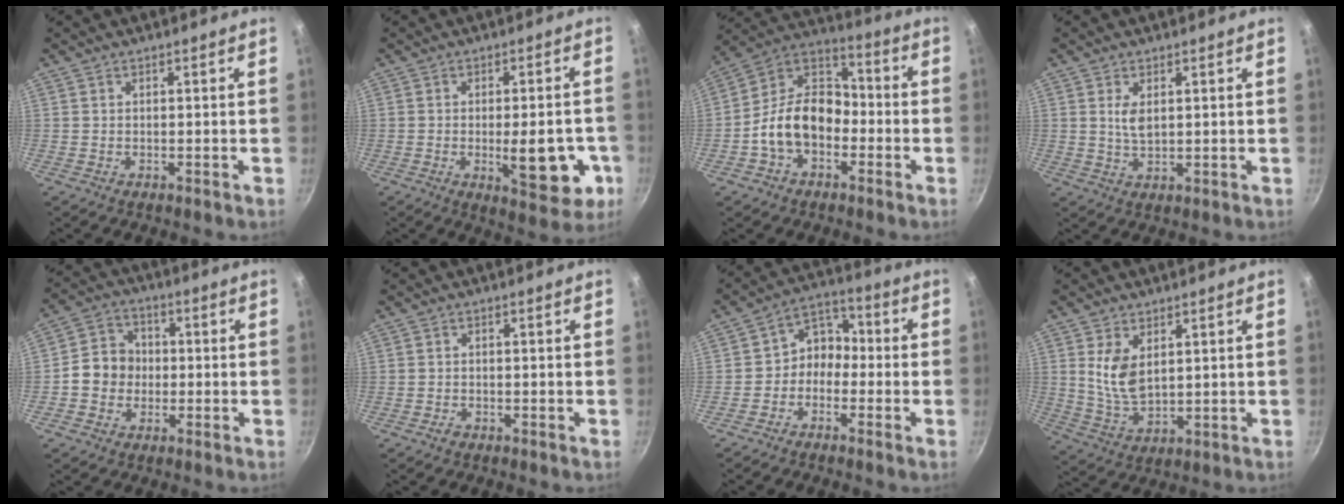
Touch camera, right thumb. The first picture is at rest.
{"total": 12.2, "force": [-3.1, 4.9, 10.7], "torque": [-0.112, 0.005, -0.032]}
{"total": 14.1, "force": [-4.0, 9.8, 9.3], "torque": [-0.125, 0.054, -0.093]}
{"total": 3.5, "force": [1.0, 1.8, 2.8], "torque": [-0.051, -0.011, 0.020]}
{"total": 7.9, "force": [-0.9, 7.0, 3.6], "torque": [-0.030, 0.021, -0.031]}
{"total": 1.1, "force": [-0.7, 0.6, 0.4], "torque": [-0.011, 0.006, -0.013]}
{"total": 7.3, "force": [-1.7, 6.1, 3.6], "torque": [-0.019, 0.039, -0.048]}
{"total": 7.9, "force": [2.4, 4.4, 6.0], "torque": [-0.111, -0.027, 0.057]}